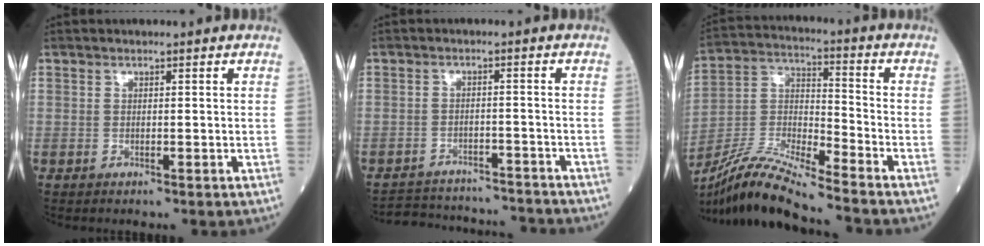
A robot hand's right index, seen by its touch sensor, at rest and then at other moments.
{"total": 12.2, "force": [-11.9, 2.3, 1.6], "torque": [-0.029, 0.017, -0.160]}
{"total": 14.4, "force": [-13.0, -0.8, 6.1], "torque": [-0.123, -0.001, -0.246]}